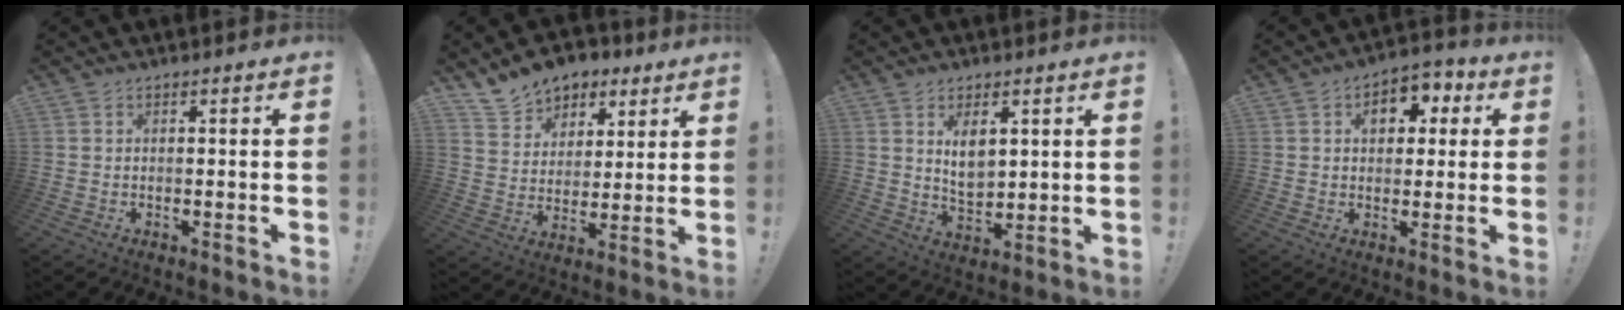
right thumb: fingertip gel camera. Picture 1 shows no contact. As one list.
[{"total": 12.5, "force": [9.0, 8.1, 3.0], "torque": [-0.054, -0.062, 0.173]}, {"total": 6.6, "force": [3.0, 3.9, 4.4], "torque": [-0.063, -0.018, 0.052]}, {"total": 8.2, "force": [2.2, 6.1, 5.0], "torque": [-0.059, 0.000, 0.036]}]